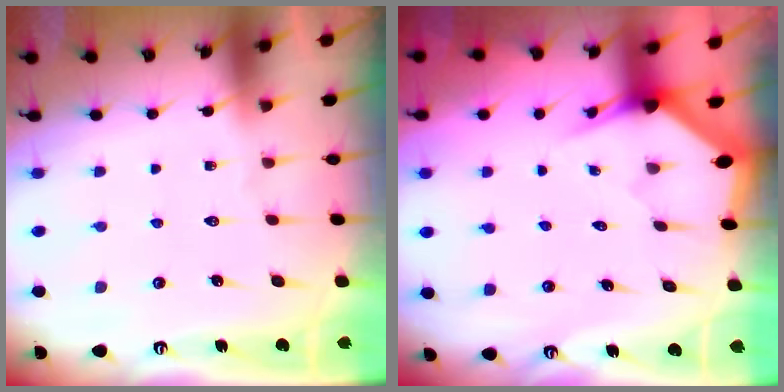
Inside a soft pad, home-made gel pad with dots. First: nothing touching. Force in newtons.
{"total": 2.8, "press": 2.8, "slide": 0.1}